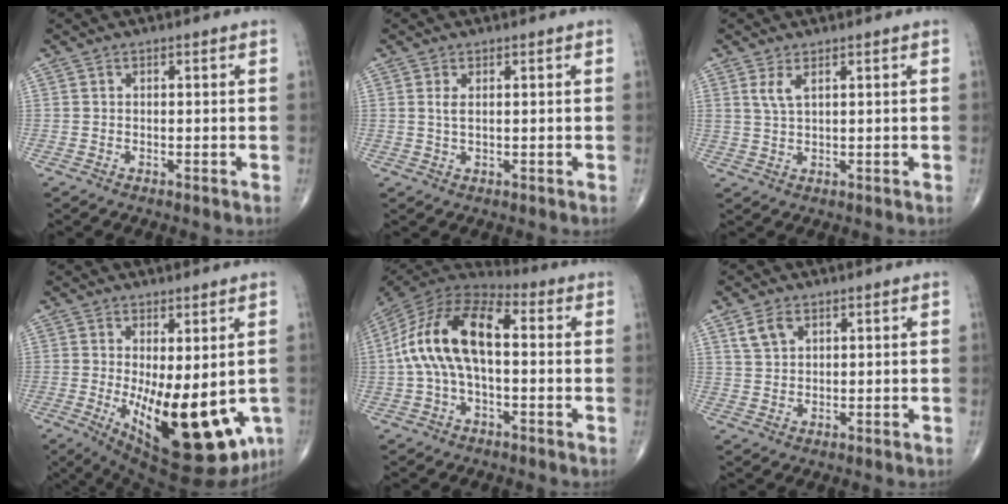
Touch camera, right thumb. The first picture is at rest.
{"total": 1.7, "force": [0.5, 0.6, 1.5], "torque": [-0.035, -0.001, 0.015]}
{"total": 2.8, "force": [1.5, 0.9, 2.2], "torque": [-0.050, -0.005, 0.036]}
{"total": 19.2, "force": [-3.8, 7.7, 17.2], "torque": [-0.225, -0.036, -0.030]}
{"total": 17.0, "force": [0.6, 8.7, 14.6], "torque": [-0.281, 0.043, -0.001]}
{"total": 3.9, "force": [2.1, 2.4, 2.3], "torque": [-0.039, -0.004, 0.047]}